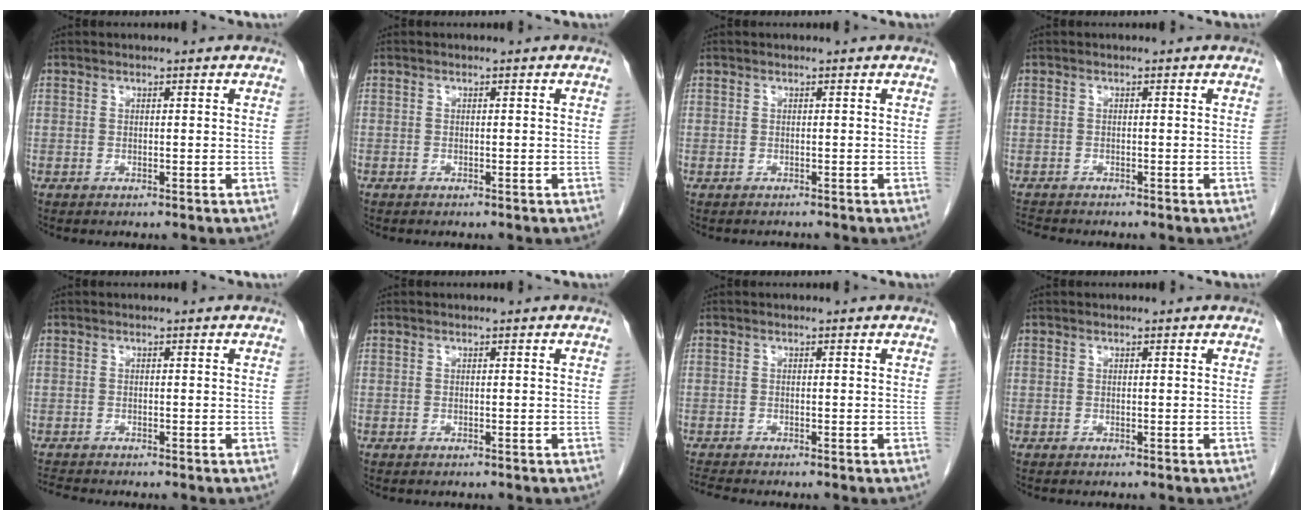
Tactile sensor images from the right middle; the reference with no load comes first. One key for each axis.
{"total": 0.0}
{"total": 0.9, "fx": -0.7, "fy": 0.5, "fz": -0.2, "tx": -0.007, "ty": 0.000, "tz": -0.013}
{"total": 1.7, "fx": -1.7, "fy": 0.0, "fz": 0.1, "tx": -0.005, "ty": -0.008, "tz": -0.030}
{"total": 1.6, "fx": -1.6, "fy": -0.2, "fz": 0.1, "tx": -0.006, "ty": -0.008, "tz": -0.030}
{"total": 0.0}
{"total": 1.8, "fx": -1.8, "fy": -0.3, "fz": 0.3, "tx": -0.012, "ty": -0.009, "tz": -0.034}
{"total": 0.0}